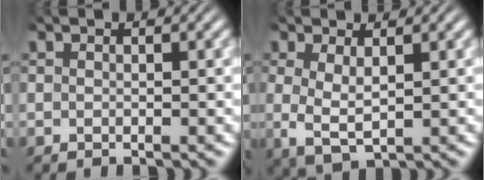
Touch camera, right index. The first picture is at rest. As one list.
[{"total": 4.4, "force": [-0.2, 3.1, 3.2], "torque": [-0.083, -0.021, 0.009]}]